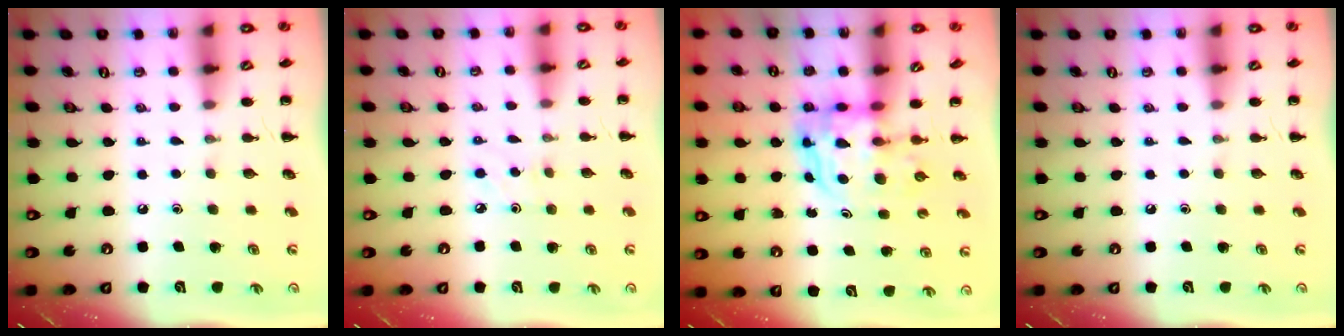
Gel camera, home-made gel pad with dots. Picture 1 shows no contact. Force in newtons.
{"total": 2.5, "press": 2.3, "slide": 0.9}
{"total": 4.4, "press": 4.3, "slide": 1.1}
{"total": 0.0}